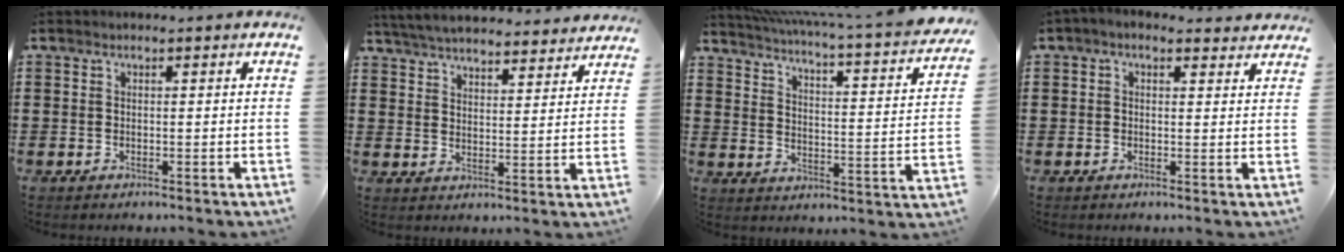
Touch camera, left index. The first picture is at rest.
{"total": 5.3, "force": [5.2, 0.1, 0.9], "torque": [-0.041, -0.031, 0.091]}
{"total": 3.5, "force": [2.9, -0.3, 2.0], "torque": [-0.056, -0.035, 0.039]}
{"total": 1.8, "force": [1.3, 0.8, 0.9], "torque": [-0.023, 0.003, 0.024]}